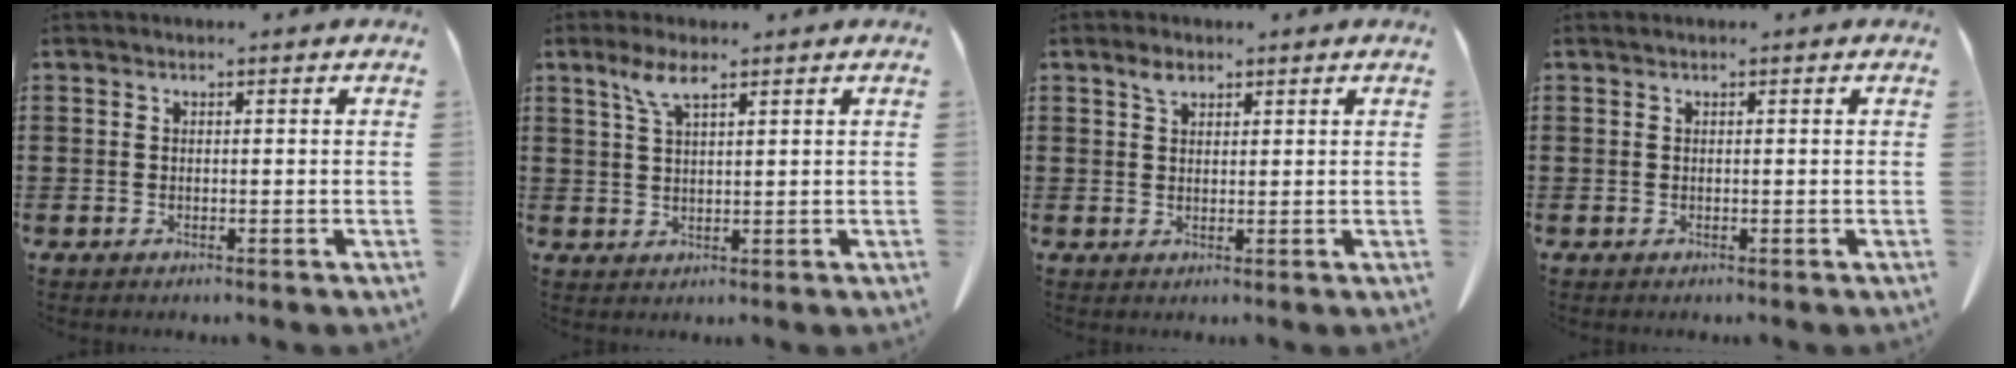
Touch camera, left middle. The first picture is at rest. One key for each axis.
{"total": 4.4, "fx": 2.7, "fy": 1.0, "fz": 3.3, "tx": -0.074, "ty": 0.003, "tz": 0.048}
{"total": 2.2, "fx": 1.5, "fy": 0.9, "fz": 1.2, "tx": -0.019, "ty": -0.003, "tz": 0.028}
{"total": 0.0}